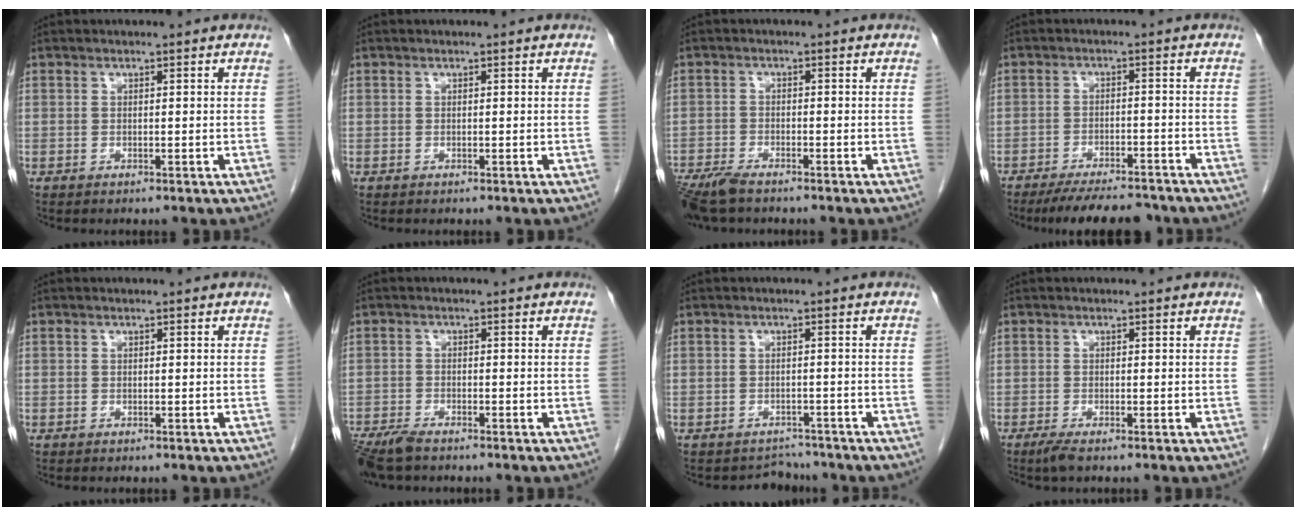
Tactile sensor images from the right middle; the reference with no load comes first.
{"total": 0.0}
{"total": 5.9, "force": [-4.8, 1.5, 3.1], "torque": [-0.060, -0.013, -0.087]}
{"total": 11.1, "force": [-9.9, 2.3, 4.4], "torque": [-0.067, -0.007, -0.138]}
{"total": 0.0}
{"total": 5.5, "force": [-4.5, 1.4, 2.8], "torque": [-0.054, -0.013, -0.082]}
{"total": 2.8, "force": [-2.5, 0.9, -0.8], "torque": [0.005, 0.004, -0.034]}
{"total": 1.9, "force": [-1.4, 0.2, 1.3], "torque": [-0.034, -0.006, -0.028]}